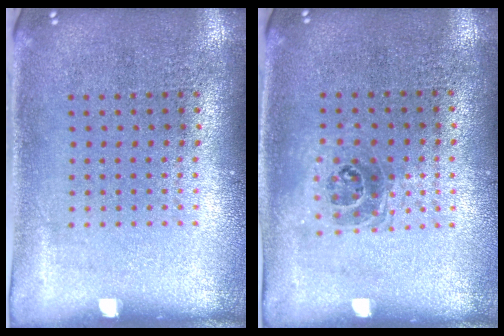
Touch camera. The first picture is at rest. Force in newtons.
{"total": 1.0, "press": 0.9, "slide": 0.5}